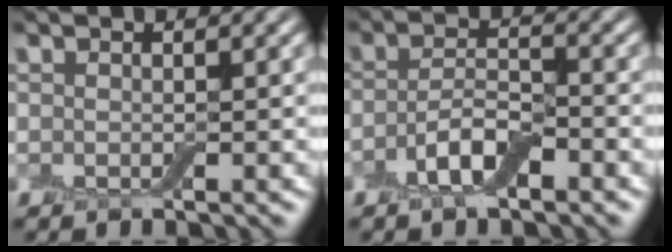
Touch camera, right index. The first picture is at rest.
{"total": 3.4, "force": [-1.7, 1.3, 2.7], "torque": [-0.055, 0.006, -0.036]}